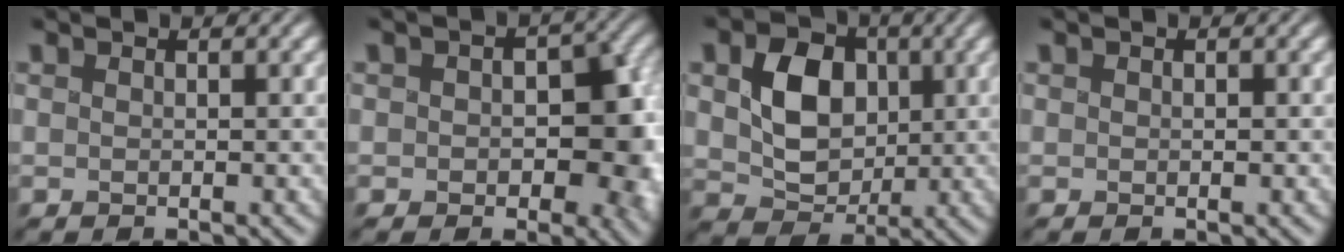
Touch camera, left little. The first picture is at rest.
{"total": 7.8, "force": [-1.4, 4.9, 5.9], "torque": [-0.097, -0.013, 0.000]}
{"total": 4.5, "force": [-0.2, 3.7, 2.6], "torque": [-0.071, -0.005, 0.015]}
{"total": 1.1, "force": [-0.7, -0.6, -0.6], "torque": [-0.003, -0.006, 0.011]}